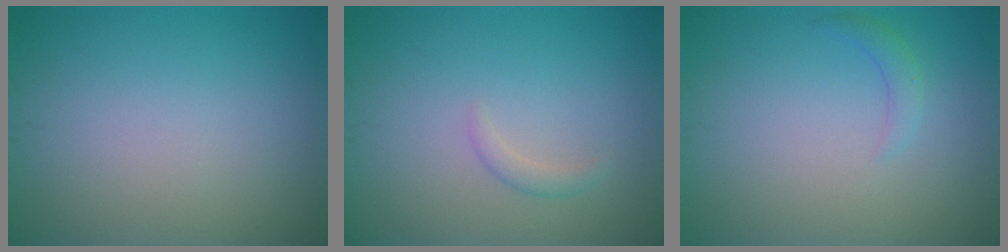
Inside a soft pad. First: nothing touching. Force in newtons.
{"total": 1.0, "press": 1.0, "slide": 0.1}
{"total": 1.3, "press": 1.3, "slide": 0.1}